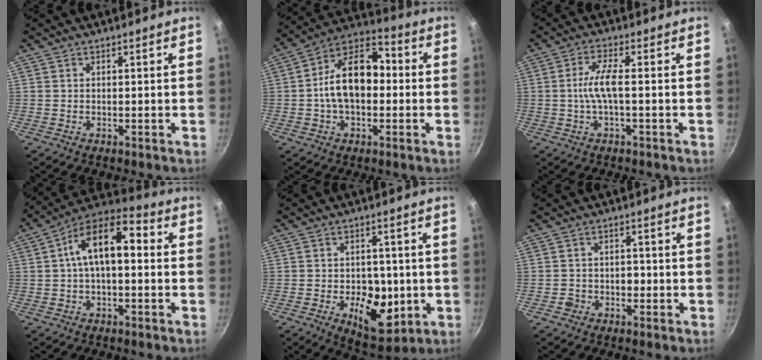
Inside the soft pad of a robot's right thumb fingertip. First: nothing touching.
{"total": 15.6, "force": [-0.4, 10.0, 11.9], "torque": [-0.165, 0.044, -0.028]}
{"total": 5.1, "force": [-0.7, 0.9, 5.0], "torque": [-0.113, 0.013, -0.018]}
{"total": 13.1, "force": [1.3, 6.6, 11.2], "torque": [-0.168, 0.042, 0.005]}
{"total": 12.3, "force": [-2.8, 7.8, 9.2], "torque": [-0.089, -0.003, -0.028]}
{"total": 2.8, "force": [-1.1, 2.4, 1.0], "torque": [0.004, 0.019, -0.016]}